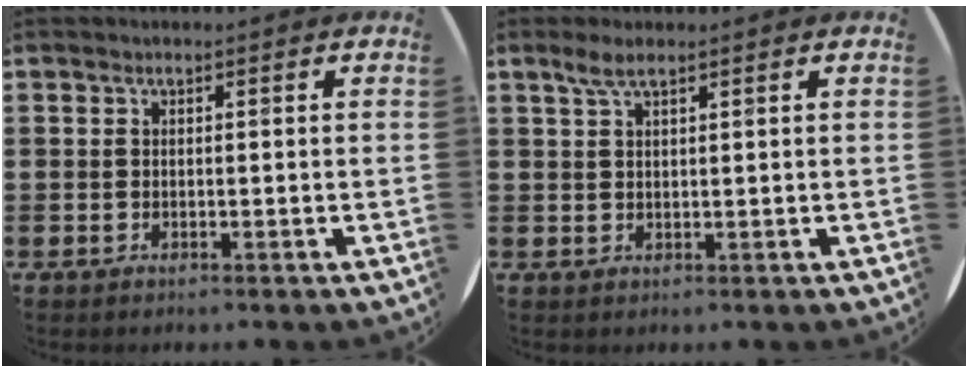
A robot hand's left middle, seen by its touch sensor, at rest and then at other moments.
{"total": 2.4, "force": [1.7, 0.4, 1.6], "torque": [-0.033, 0.006, 0.030]}